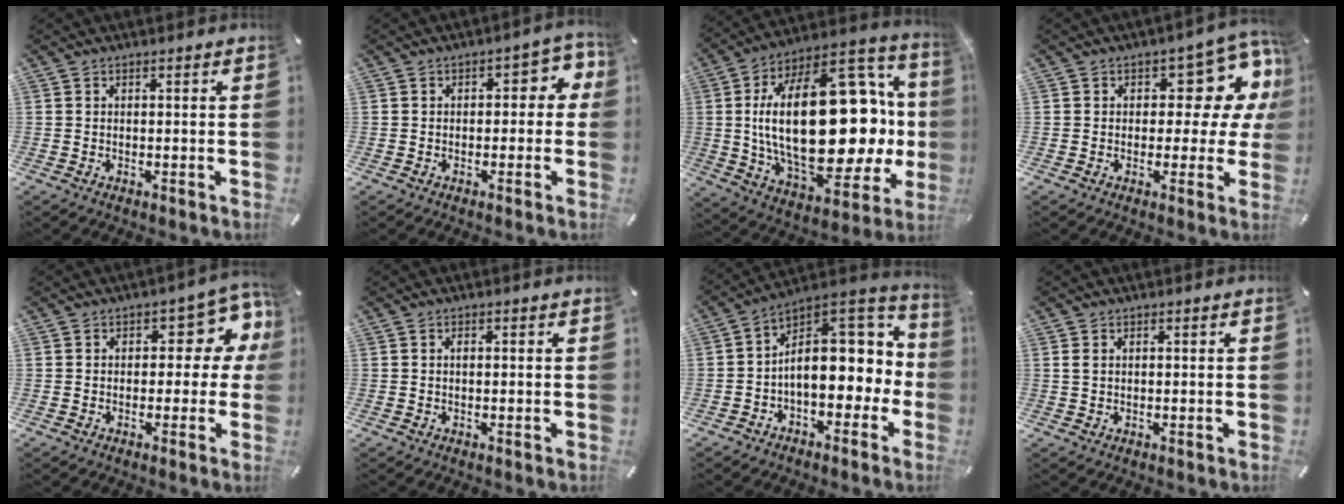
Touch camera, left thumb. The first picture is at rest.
{"total": 5.4, "force": [0.2, 3.4, 4.1], "torque": [-0.049, 0.007, -0.007]}
{"total": 40.1, "force": [2.3, 19.7, 34.8], "torque": [-0.640, -0.039, 0.048]}
{"total": 11.4, "force": [5.5, 6.2, 7.9], "torque": [-0.079, -0.055, 0.092]}
{"total": 9.6, "force": [3.5, 5.5, 7.0], "torque": [-0.072, -0.027, 0.056]}
{"total": 0.7, "force": [0.1, 0.5, 0.6], "torque": [-0.012, 0.002, 0.000]}
{"total": 15.7, "force": [1.0, 10.6, 11.6], "torque": [-0.149, -0.021, 0.021]}
{"total": 1.4, "force": [0.3, 0.9, 1.0], "torque": [-0.021, 0.004, 0.005]}